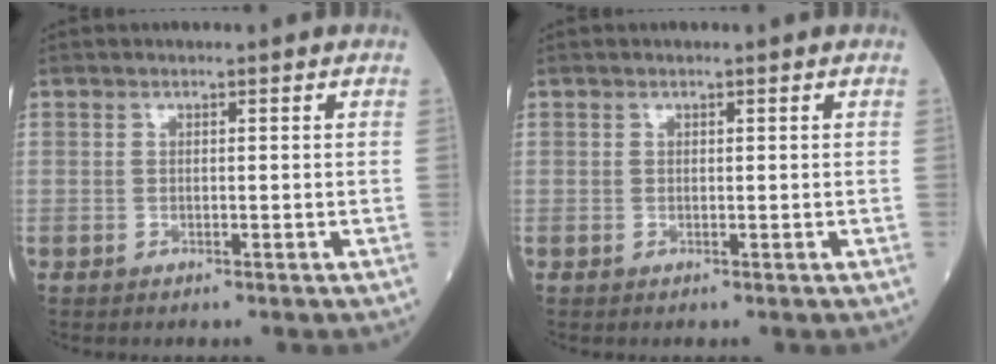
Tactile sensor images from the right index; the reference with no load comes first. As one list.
[{"total": 0.0}]